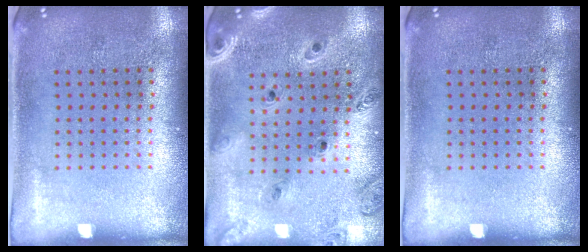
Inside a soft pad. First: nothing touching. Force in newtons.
{"total": 1.4, "press": 1.3, "slide": 0.2}
{"total": 0.0}